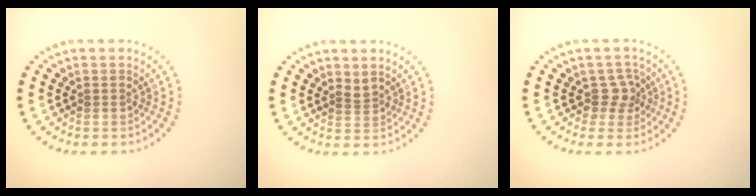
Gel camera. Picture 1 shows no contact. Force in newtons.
{"total": 0.7, "press": 0.4, "slide": 0.6}
{"total": 1.9, "press": 1.4, "slide": 1.2}